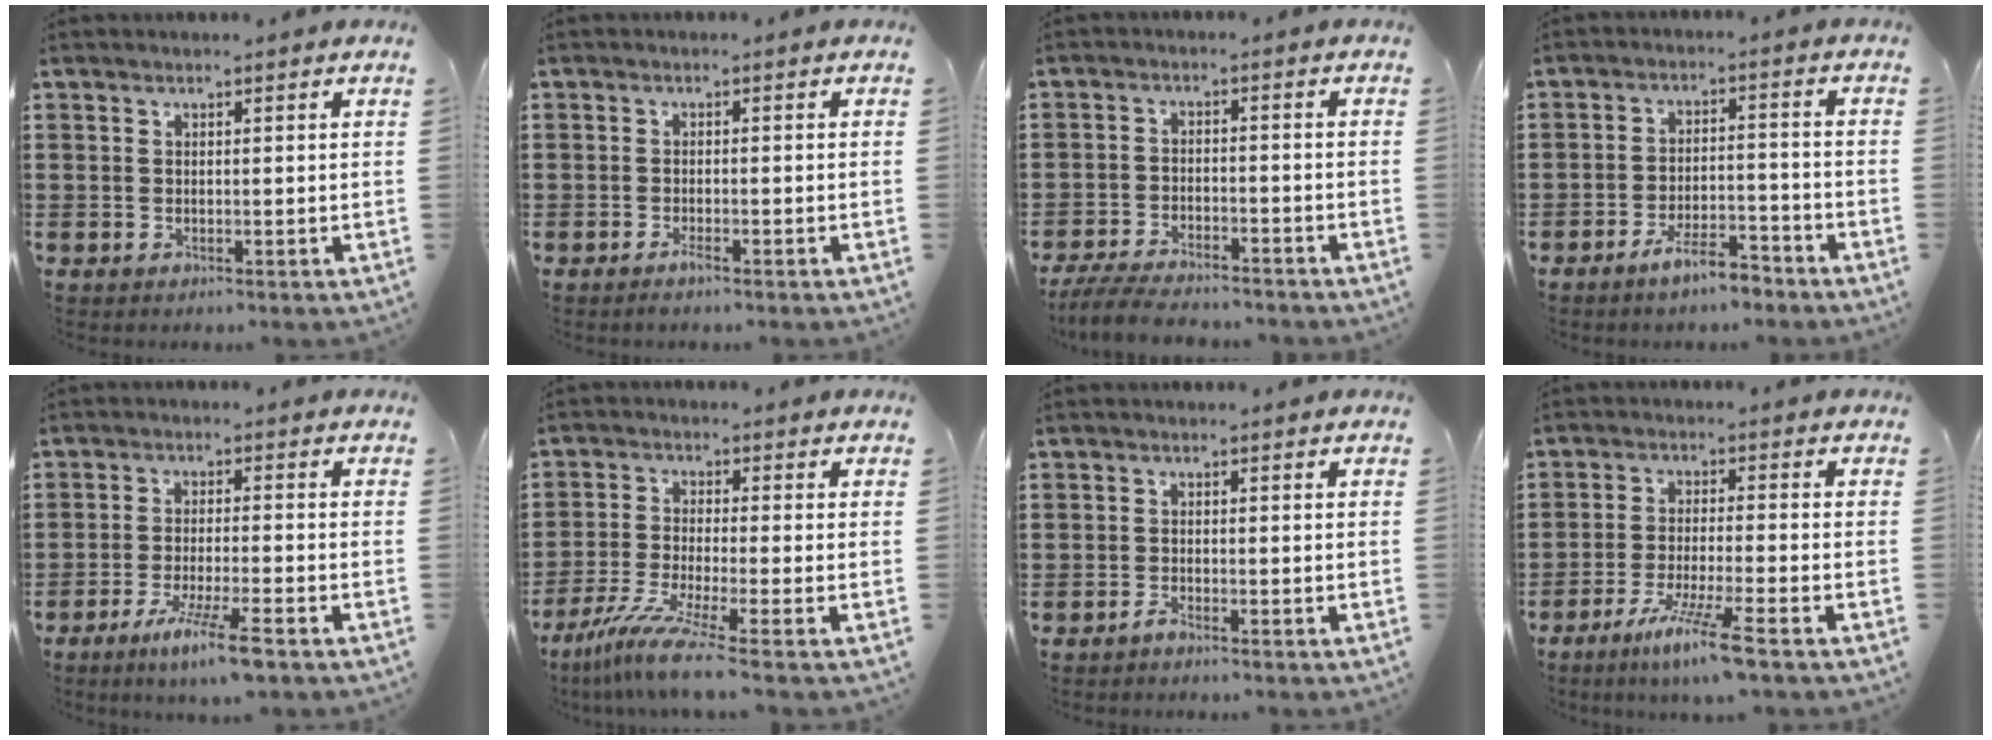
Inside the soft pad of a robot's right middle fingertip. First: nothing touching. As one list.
[{"total": 1.3, "force": [-0.9, 0.2, 0.9], "torque": [-0.018, -0.003, -0.016]}, {"total": 5.2, "force": [-4.9, 0.6, 1.6], "torque": [-0.038, -0.003, -0.098]}, {"total": 5.7, "force": [-4.7, 1.0, 3.1], "torque": [-0.061, 0.000, -0.091]}, {"total": 6.6, "force": [-4.5, 0.0, 4.9], "torque": [-0.087, -0.013, -0.077]}, {"total": 6.9, "force": [-5.0, -0.2, 4.7], "torque": [-0.109, -0.025, -0.101]}, {"total": 1.1, "force": [-1.0, 0.0, 0.5], "torque": [-0.010, -0.003, -0.018]}, {"total": 7.1, "force": [-5.1, -0.4, 4.9], "torque": [-0.097, -0.016, -0.096]}]